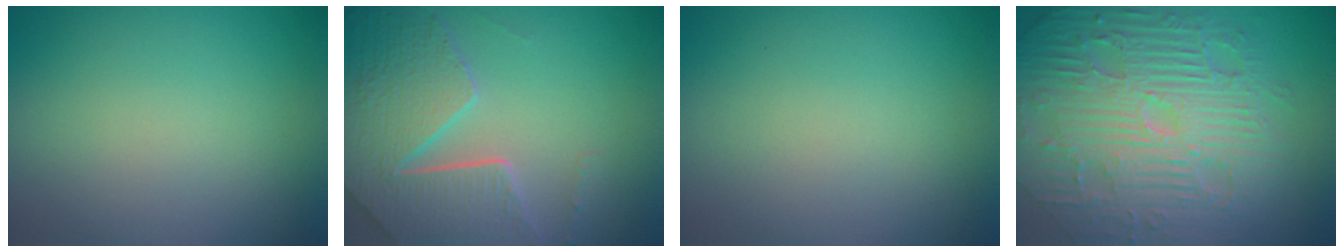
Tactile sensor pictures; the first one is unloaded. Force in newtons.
{"total": 7.6, "press": 5.7, "slide": 5.1}
{"total": 0.0}
{"total": 11.1, "press": 7.2, "slide": 8.5}